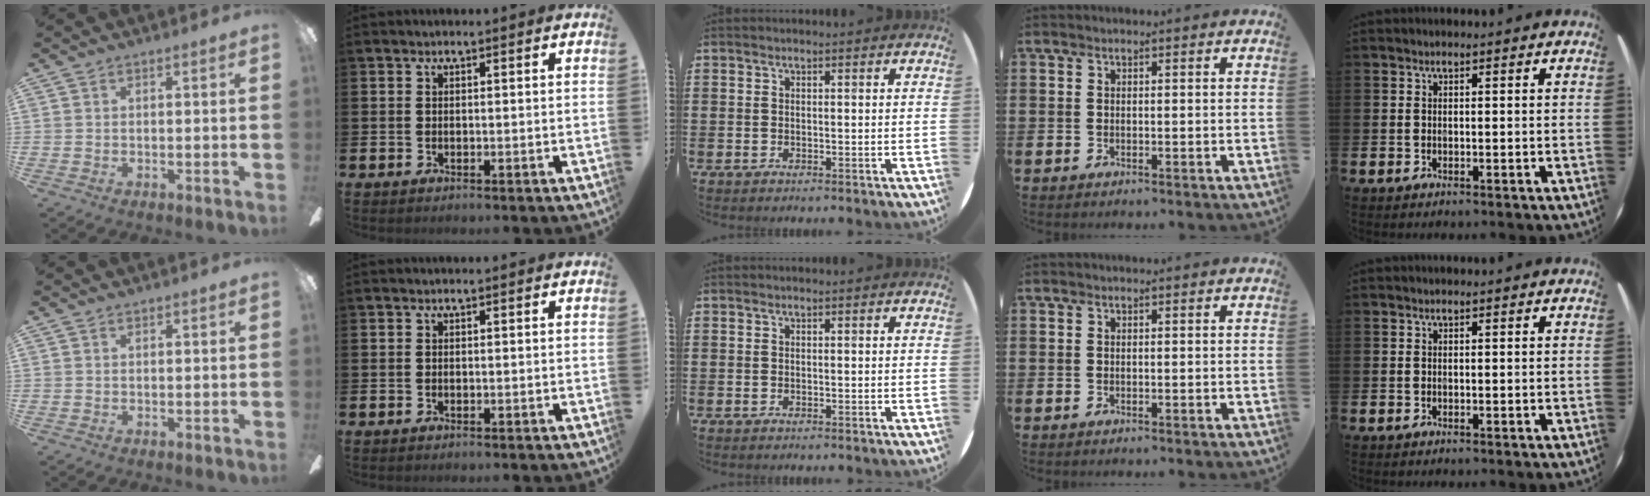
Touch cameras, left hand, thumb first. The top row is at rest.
{}